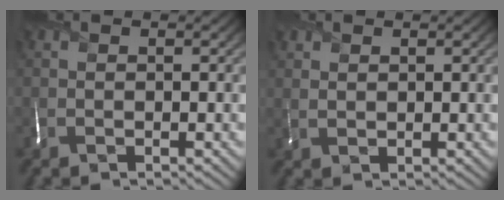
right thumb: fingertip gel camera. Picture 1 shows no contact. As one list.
[{"total": 1.6, "force": [1.4, 0.5, 0.2], "torque": [-0.005, 0.002, 0.035]}]